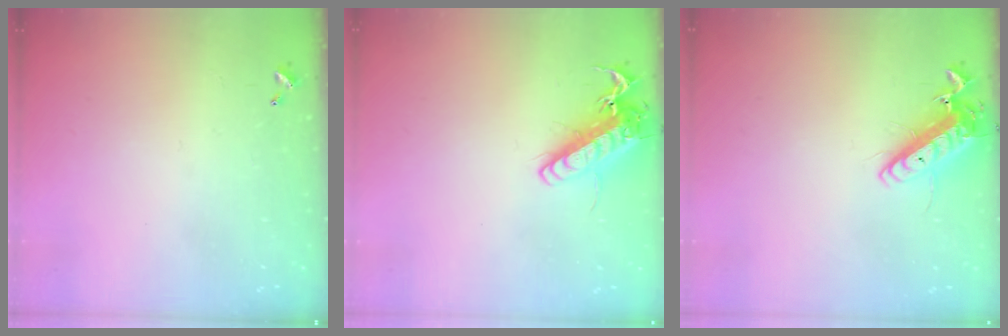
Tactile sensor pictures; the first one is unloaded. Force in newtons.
{"total": 16.5, "press": 16.3, "slide": 2.7}
{"total": 14.1, "press": 13.9, "slide": 2.6}